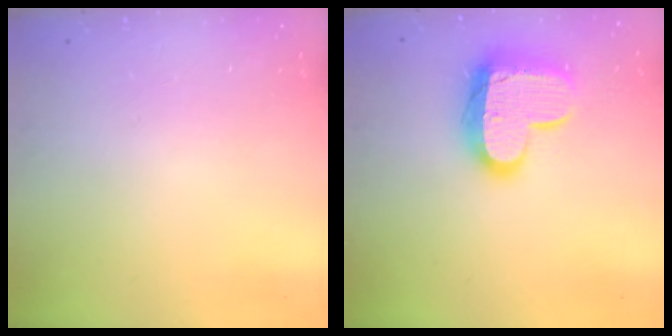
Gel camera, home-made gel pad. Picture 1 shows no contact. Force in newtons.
{"total": 16.7, "press": 16.6, "slide": 1.3}